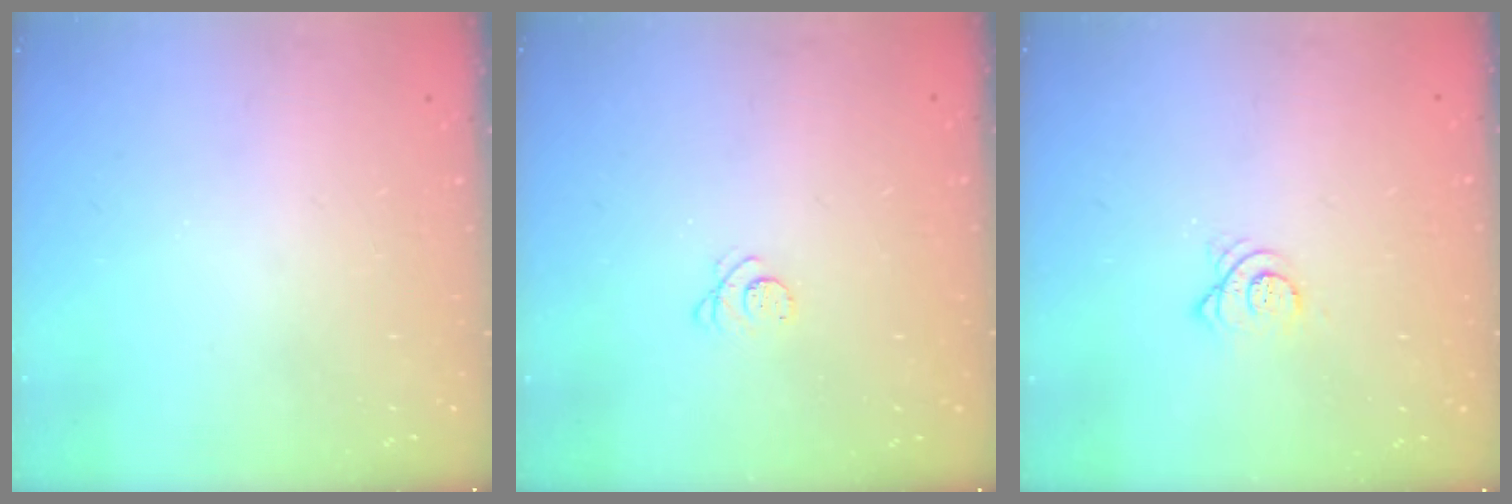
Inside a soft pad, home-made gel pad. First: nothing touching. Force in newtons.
{"total": 2.8, "press": 2.8, "slide": 0.4}
{"total": 3.4, "press": 3.4, "slide": 0.2}